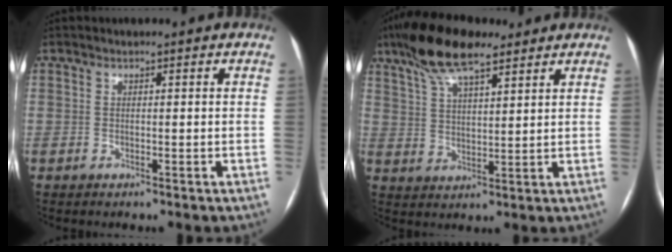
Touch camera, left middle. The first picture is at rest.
{"total": 11.0, "force": [7.9, 2.8, 7.1], "torque": [-0.140, 0.020, 0.144]}